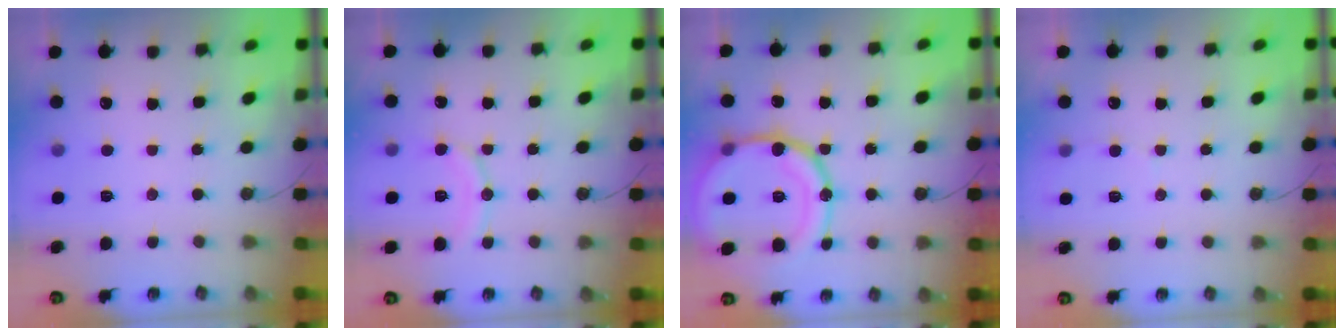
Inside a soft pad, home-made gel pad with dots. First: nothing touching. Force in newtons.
{"total": 8.9, "press": 8.9, "slide": 1.0}
{"total": 21.6, "press": 21.3, "slide": 3.6}
{"total": 4.1, "press": 4.1, "slide": 0.4}